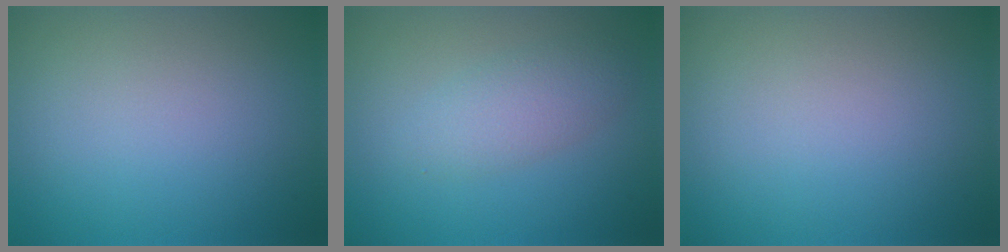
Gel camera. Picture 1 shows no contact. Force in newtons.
{"total": 2.7, "press": 2.7, "slide": 0.1}
{"total": 0.0}